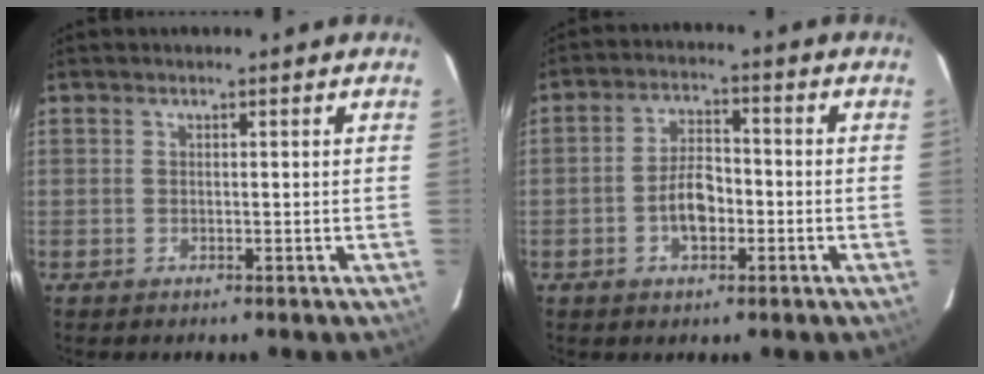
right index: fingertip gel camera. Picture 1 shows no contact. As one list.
[{"total": 6.3, "force": [-2.1, 3.3, 4.9], "torque": [-0.095, 0.012, -0.032]}]